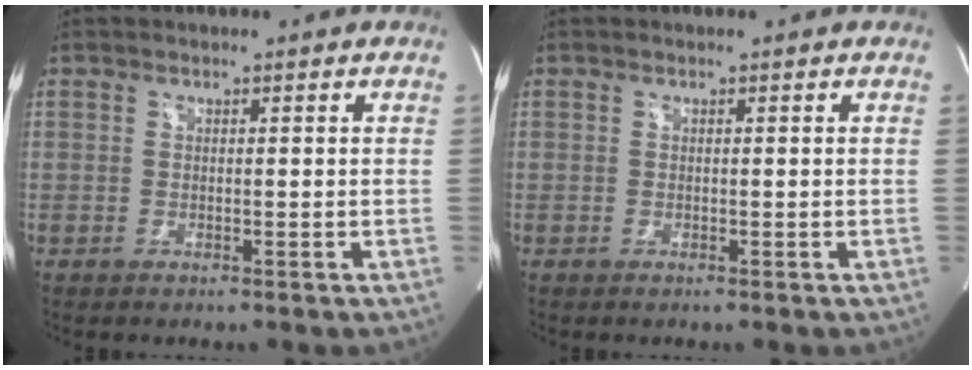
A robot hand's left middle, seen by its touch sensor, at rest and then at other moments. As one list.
[{"total": 0.0}]